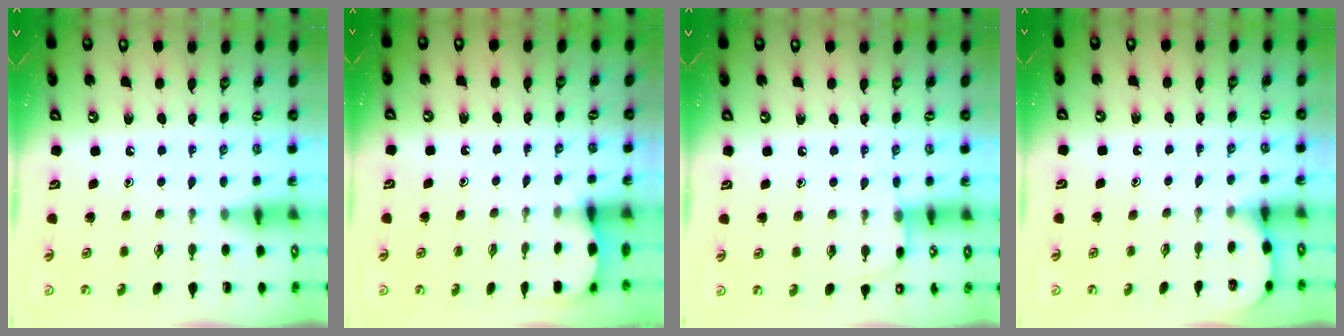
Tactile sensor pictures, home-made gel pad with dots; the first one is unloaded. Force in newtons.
{"total": 2.6, "press": 2.6, "slide": 0.3}
{"total": 6.0, "press": 5.9, "slide": 0.7}
{"total": 2.5, "press": 2.5, "slide": 0.2}